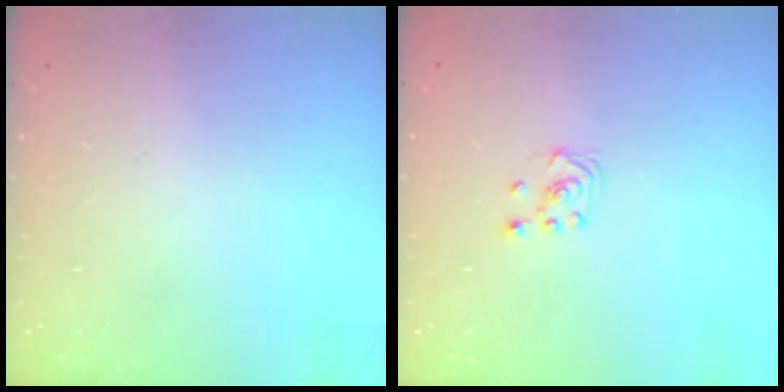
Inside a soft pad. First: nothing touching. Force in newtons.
{"total": 2.3, "press": 2.2, "slide": 0.7}